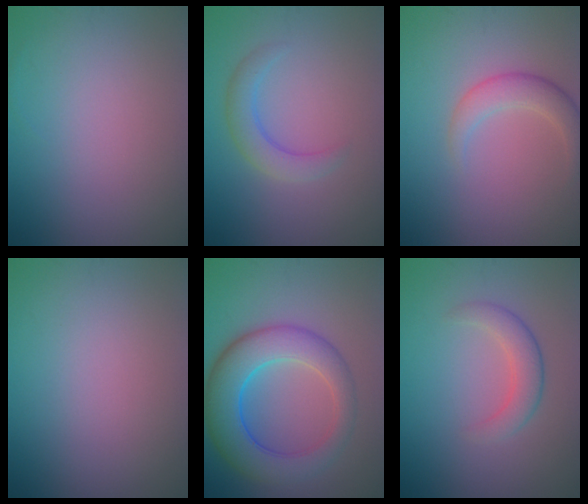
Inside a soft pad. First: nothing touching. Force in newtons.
{"total": 2.7, "press": 2.7, "slide": 0.2}
{"total": 2.8, "press": 2.8, "slide": 0.1}
{"total": 0.0}
{"total": 8.0, "press": 8.0, "slide": 0.2}
{"total": 2.8, "press": 2.8, "slide": 0.2}